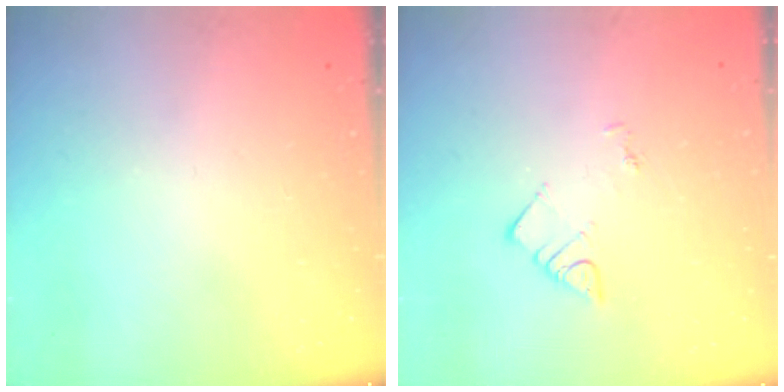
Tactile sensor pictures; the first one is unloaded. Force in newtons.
{"total": 3.5, "press": 3.5, "slide": 0.4}